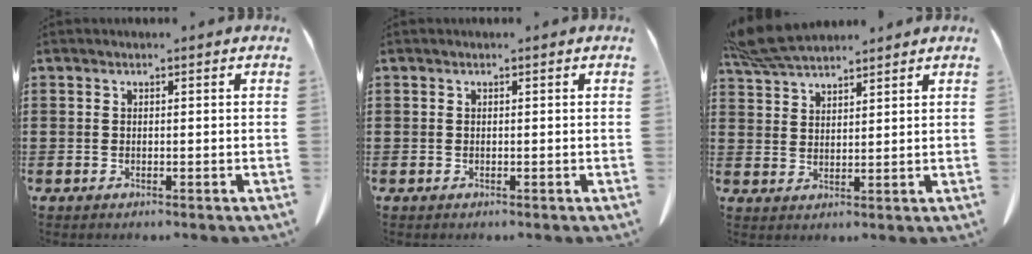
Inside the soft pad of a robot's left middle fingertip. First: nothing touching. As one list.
[{"total": 0.0}, {"total": 6.6, "force": [5.9, 1.4, 2.6], "torque": [-0.071, -0.009, 0.115]}]